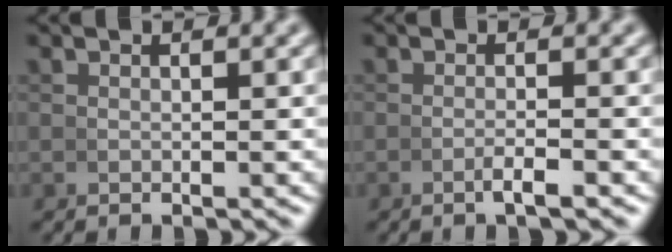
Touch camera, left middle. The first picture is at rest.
{"total": 1.5, "force": [-1.1, 0.1, 1.0], "torque": [-0.022, 0.001, -0.021]}